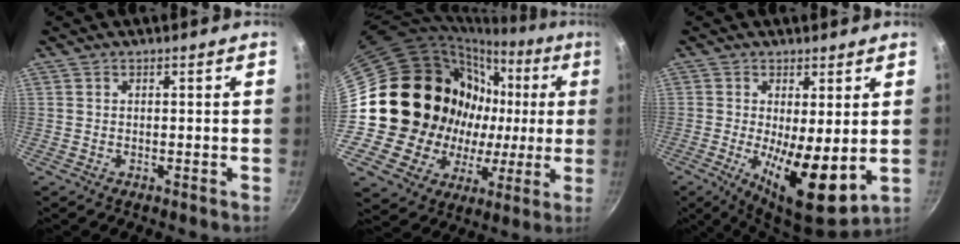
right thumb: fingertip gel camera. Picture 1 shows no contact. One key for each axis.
{"total": 28.1, "fx": 1.4, "fy": 22.9, "fz": 16.2, "tx": -0.247, "ty": 0.040, "tz": 0.039}
{"total": 12.2, "fx": -0.9, "fy": 4.1, "fz": 11.4, "tx": -0.173, "ty": -0.023, "tz": -0.005}